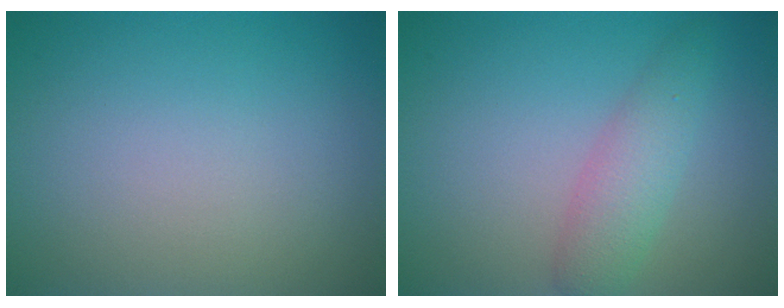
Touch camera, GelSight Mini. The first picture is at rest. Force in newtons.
{"total": 3.0, "press": 3.0, "slide": 0.1}